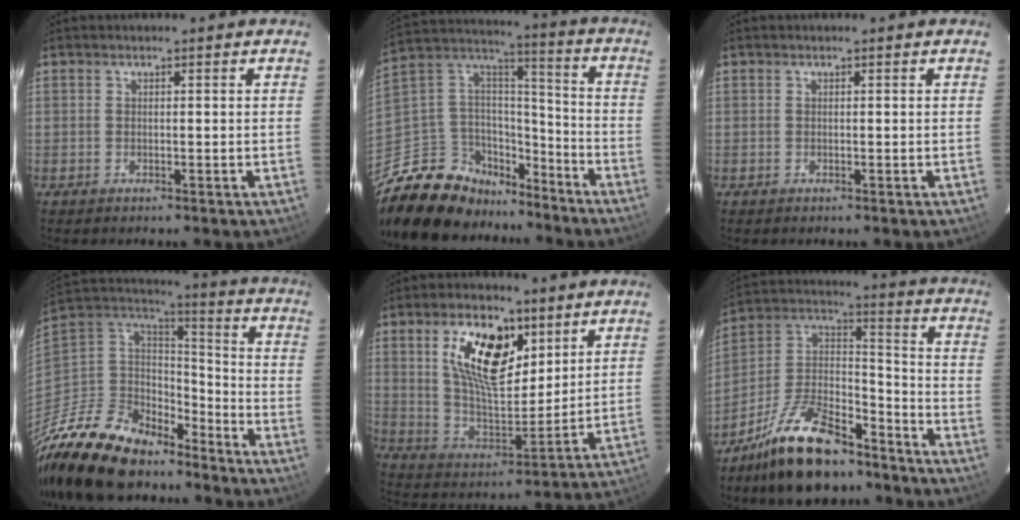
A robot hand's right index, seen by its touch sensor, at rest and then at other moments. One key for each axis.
{"total": 21.9, "fx": -16.0, "fy": 12.3, "fz": 8.4, "tx": -0.202, "ty": 0.061, "tz": -0.257}
{"total": 0.0}
{"total": 21.8, "fx": -16.9, "fy": 10.6, "fz": 8.8, "tx": -0.208, "ty": 0.019, "tz": -0.294}
{"total": 16.0, "fx": 7.4, "fy": 8.2, "fz": 11.6, "tx": -0.208, "ty": 0.007, "tz": 0.143}
{"total": 18.5, "fx": -13.2, "fy": 7.5, "fz": 10.5, "tx": -0.208, "ty": 0.027, "tz": -0.228}